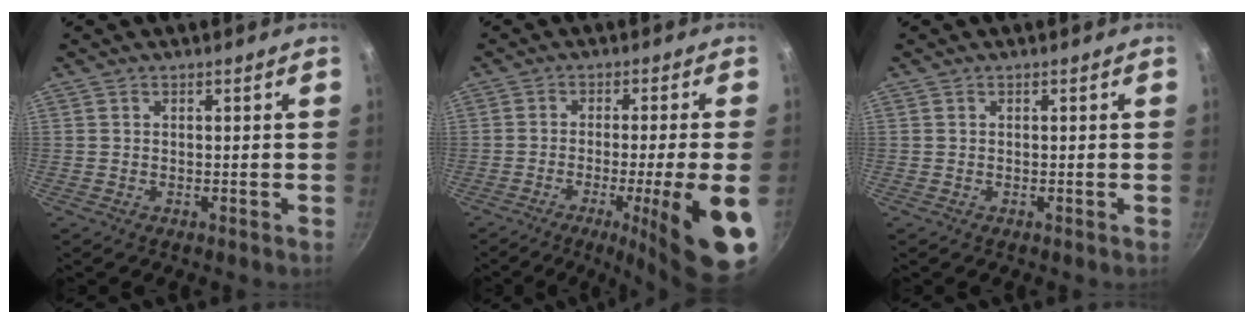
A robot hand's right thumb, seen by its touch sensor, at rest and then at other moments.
{"total": 16.3, "force": [-5.8, 1.5, 15.2], "torque": [-0.209, 0.001, -0.079]}
{"total": 0.0}